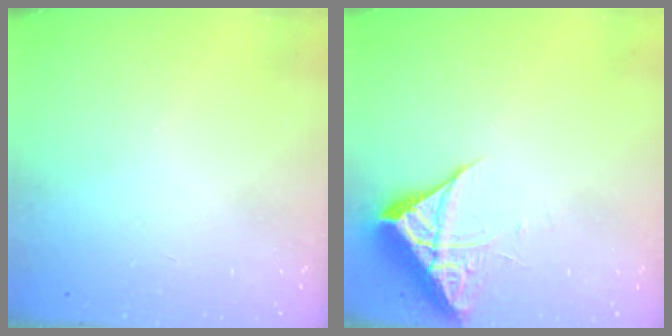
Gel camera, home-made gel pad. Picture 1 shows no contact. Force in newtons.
{"total": 6.6, "press": 6.6, "slide": 0.3}